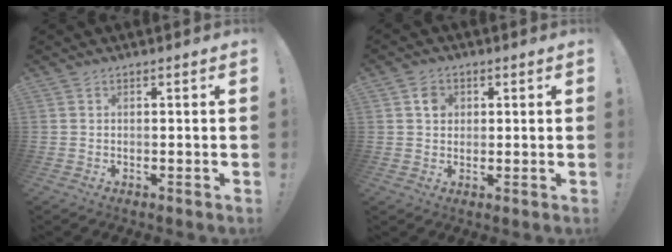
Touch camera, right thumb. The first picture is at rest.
{"total": 4.1, "force": [1.2, 3.6, 1.4], "torque": [-0.013, 0.002, 0.017]}